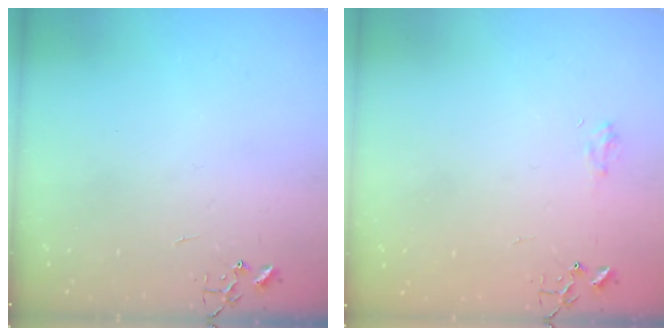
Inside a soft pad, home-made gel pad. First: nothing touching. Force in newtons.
{"total": 6.7, "press": 6.6, "slide": 0.7}